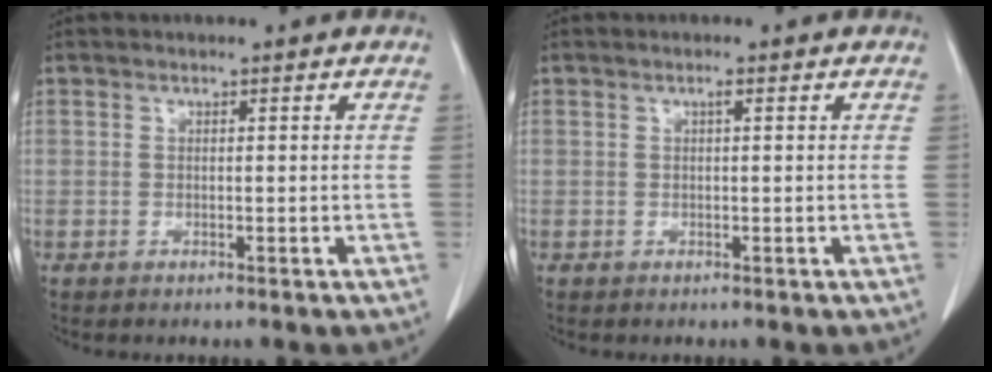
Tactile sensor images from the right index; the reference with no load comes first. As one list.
[{"total": 0.6, "force": [0.2, 0.1, 0.5], "torque": [-0.011, 0.001, 0.002]}]